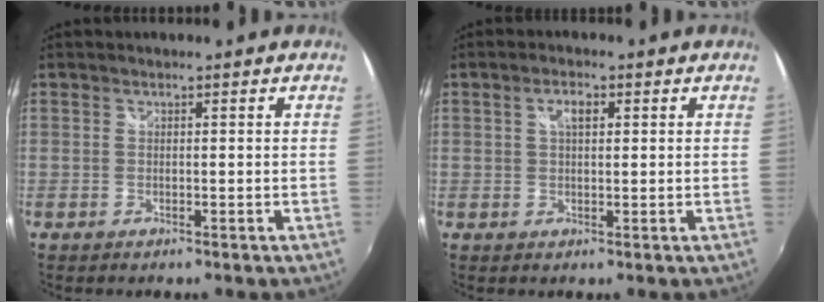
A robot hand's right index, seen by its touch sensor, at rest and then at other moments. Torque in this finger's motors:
{"motor_torque": [0.10, -0.01, 0.08, 0.05]}